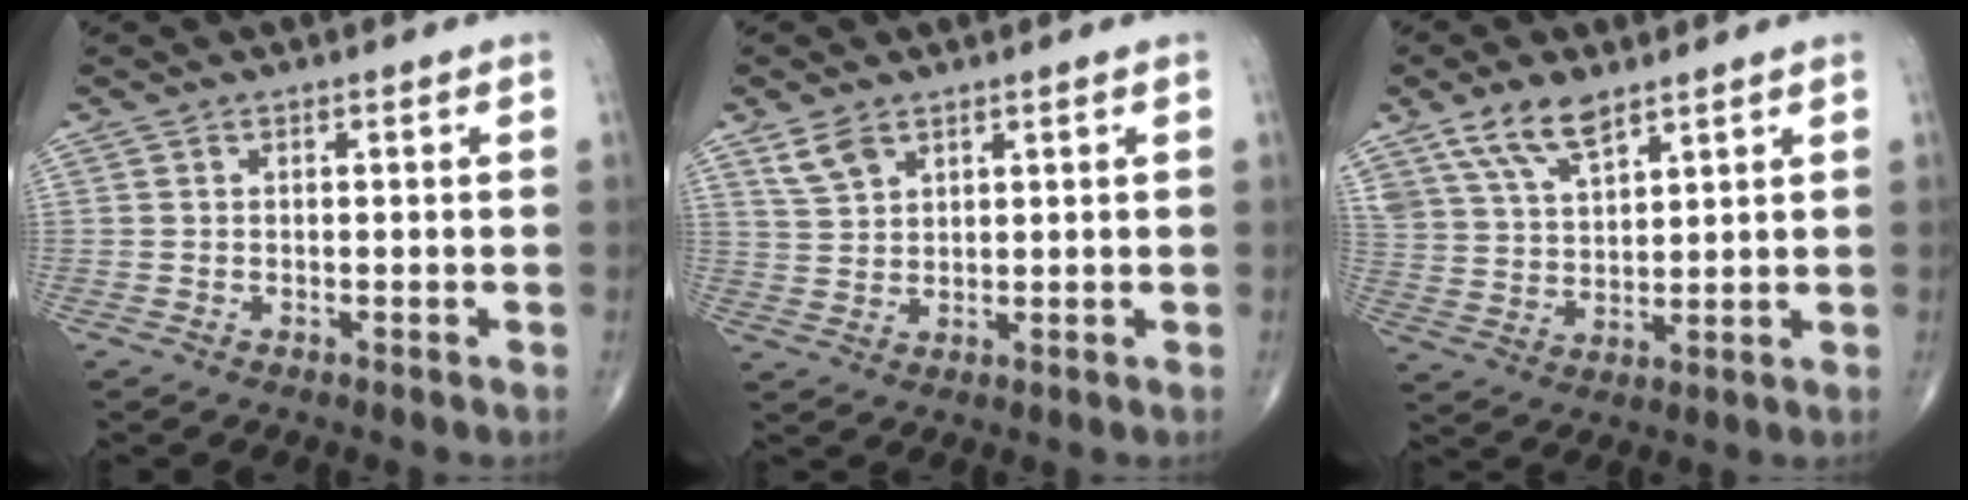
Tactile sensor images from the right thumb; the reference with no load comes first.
{"total": 4.3, "force": [2.9, 2.4, 2.2], "torque": [-0.037, -0.010, 0.064]}
{"total": 9.4, "force": [6.4, 3.8, 5.7], "torque": [-0.101, -0.025, 0.130]}